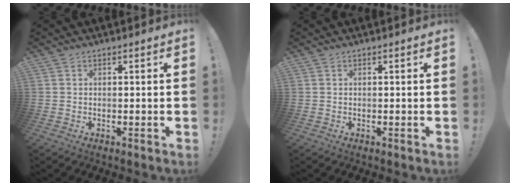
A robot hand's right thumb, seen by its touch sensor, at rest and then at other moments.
{"total": 0.0}